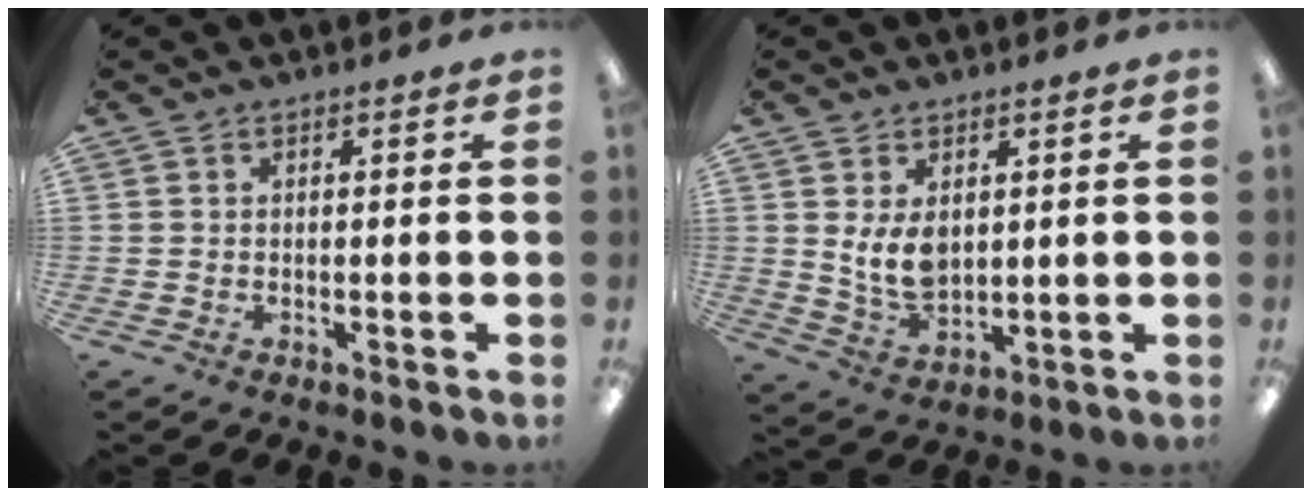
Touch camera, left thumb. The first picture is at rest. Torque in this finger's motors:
{"motor_torque": [-0.07, 0.47, 0.44, -0.44, 0.05]}